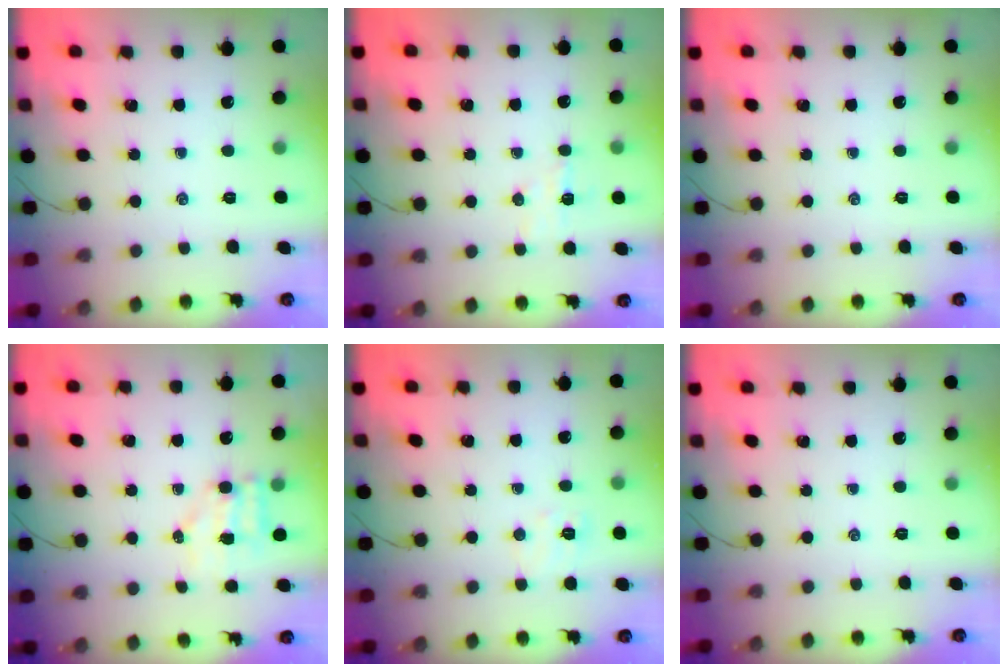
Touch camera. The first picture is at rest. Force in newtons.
{"total": 6.0, "press": 5.9, "slide": 1.3}
{"total": 0.0}
{"total": 5.3, "press": 5.2, "slide": 0.7}
{"total": 5.1, "press": 5.0, "slide": 1.2}
{"total": 0.0}